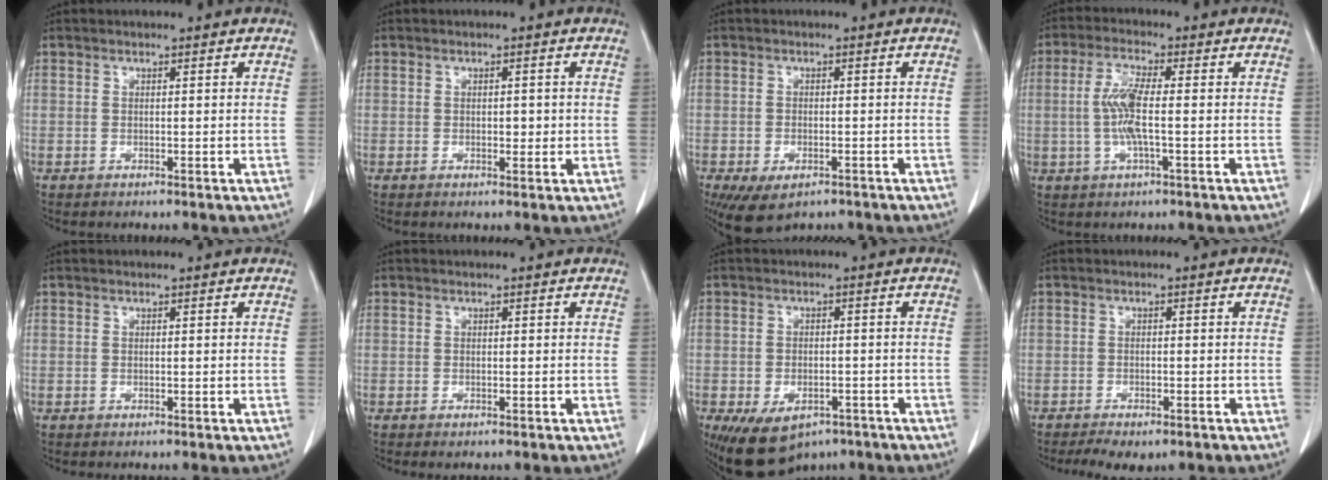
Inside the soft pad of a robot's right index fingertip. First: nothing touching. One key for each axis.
{"total": 1.8, "fx": 0.0, "fy": 1.0, "fz": 1.5, "tx": -0.019, "ty": 0.000, "tz": 0.002}
{"total": 6.9, "fx": -4.3, "fy": 3.6, "fz": 3.9, "tx": -0.066, "ty": -0.008, "tz": -0.061}
{"total": 6.3, "fx": -0.4, "fy": 0.8, "fz": 6.2, "tx": -0.134, "ty": -0.001, "tz": -0.012}
{"total": 0.0}
{"total": 0.7, "fx": -0.5, "fy": 0.3, "fz": 0.4, "tx": -0.008, "ty": -0.001, "tz": -0.004}
{"total": 9.6, "fx": -6.1, "fy": 5.5, "fz": 5.0, "tx": -0.083, "ty": 0.002, "tz": -0.084}
{"total": 5.4, "fx": -4.0, "fy": 2.2, "fz": 2.9, "tx": -0.038, "ty": -0.007, "tz": -0.055}